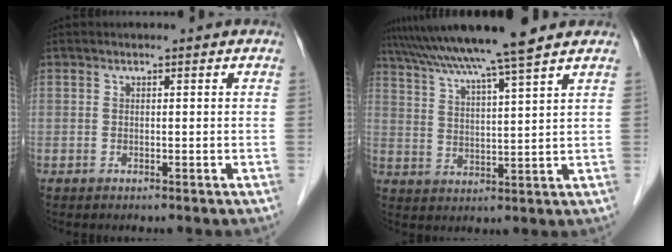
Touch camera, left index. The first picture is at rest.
{"total": 12.5, "force": [10.6, -1.6, 6.5], "torque": [-0.116, 0.016, 0.169]}